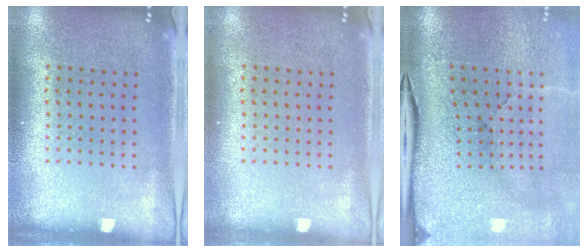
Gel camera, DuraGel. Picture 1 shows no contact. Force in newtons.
{"total": 0.0}
{"total": 5.2, "press": 4.1, "slide": 3.3}